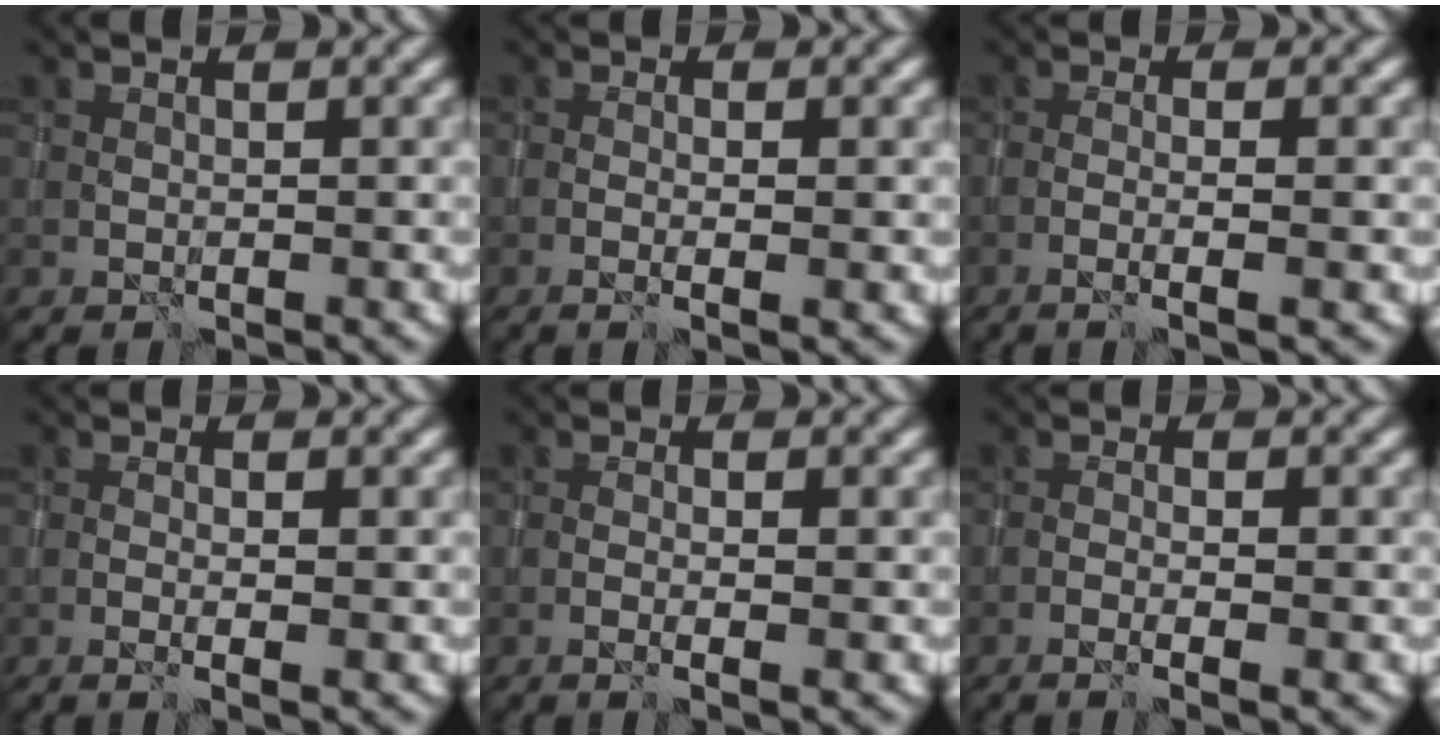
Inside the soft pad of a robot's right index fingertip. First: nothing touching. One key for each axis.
{"total": 2.2, "fx": -0.5, "fy": 0.2, "fz": 2.1, "tx": -0.039, "ty": 0.000, "tz": -0.013}
{"total": 3.1, "fx": -1.1, "fy": 0.4, "fz": 2.9, "tx": -0.046, "ty": 0.003, "tz": -0.027}
{"total": 1.8, "fx": -0.4, "fy": 0.1, "fz": 1.8, "tx": -0.035, "ty": -0.001, "tz": -0.010}
{"total": 2.1, "fx": -0.6, "fy": 0.1, "fz": 2.0, "tx": -0.039, "ty": 0.001, "tz": -0.015}
{"total": 2.4, "fx": -1.0, "fy": 0.2, "fz": 2.2, "tx": -0.043, "ty": 0.001, "tz": -0.023}